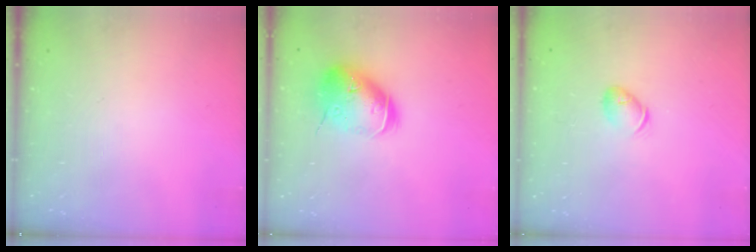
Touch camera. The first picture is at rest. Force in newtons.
{"total": 17.4, "press": 17.2, "slide": 2.6}
{"total": 7.0, "press": 6.9, "slide": 1.1}